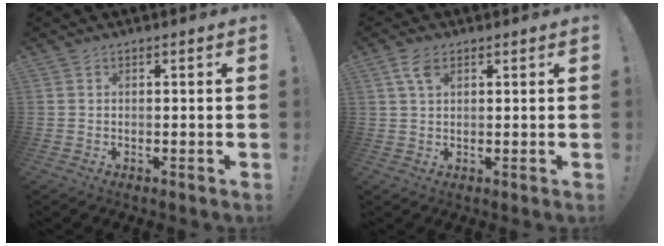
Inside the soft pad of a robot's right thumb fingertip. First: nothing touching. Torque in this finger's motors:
{"motor_torque": [0.04, 0.04, 0.22, 0.36, 0.02]}